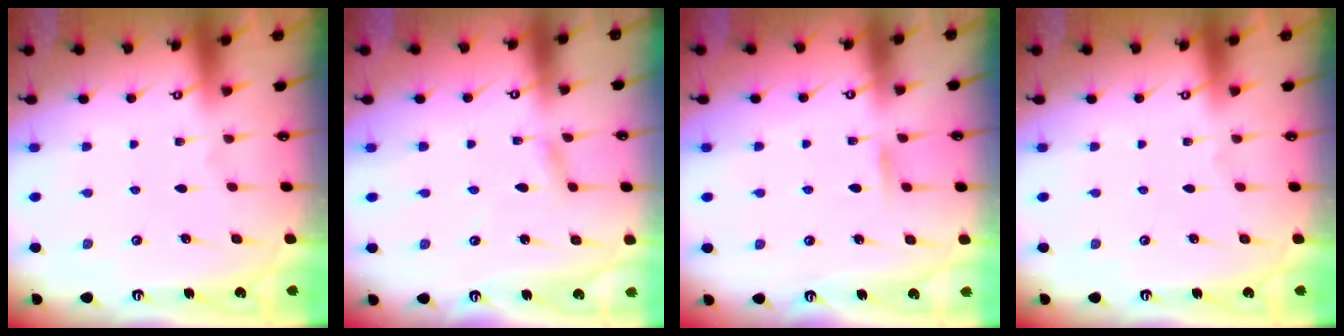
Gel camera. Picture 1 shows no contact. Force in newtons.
{"total": 2.0, "press": 2.0, "slide": 0.2}
{"total": 4.6, "press": 4.6, "slide": 0.5}
{"total": 0.0}